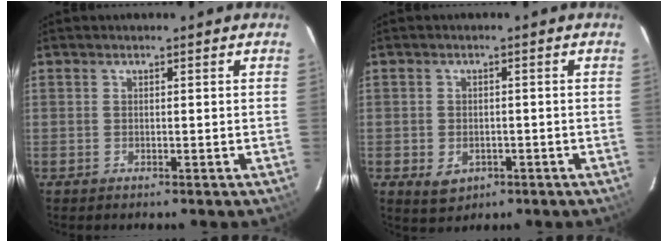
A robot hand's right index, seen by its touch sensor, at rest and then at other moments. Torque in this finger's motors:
{"motor_torque": [0.43, -0.42, 0.03, 0.00]}